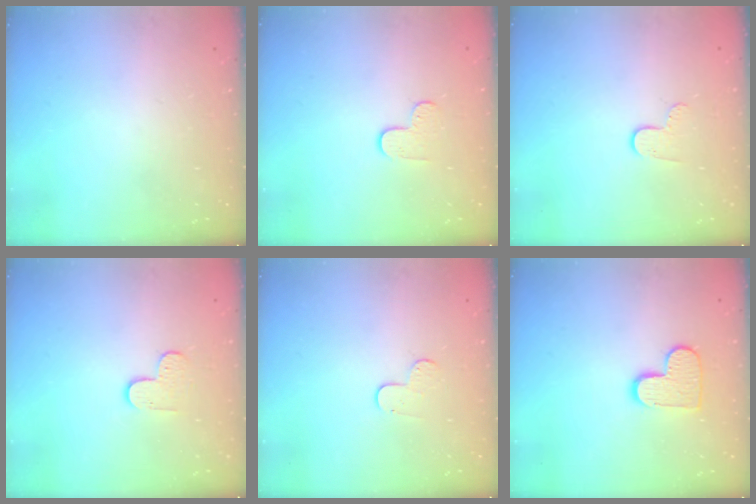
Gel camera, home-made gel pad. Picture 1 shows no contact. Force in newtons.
{"total": 5.5, "press": 5.5, "slide": 0.5}
{"total": 6.0, "press": 6.0, "slide": 0.5}
{"total": 3.8, "press": 3.8, "slide": 0.4}
{"total": 5.5, "press": 5.5, "slide": 0.6}
{"total": 10.0, "press": 10.0, "slide": 0.6}